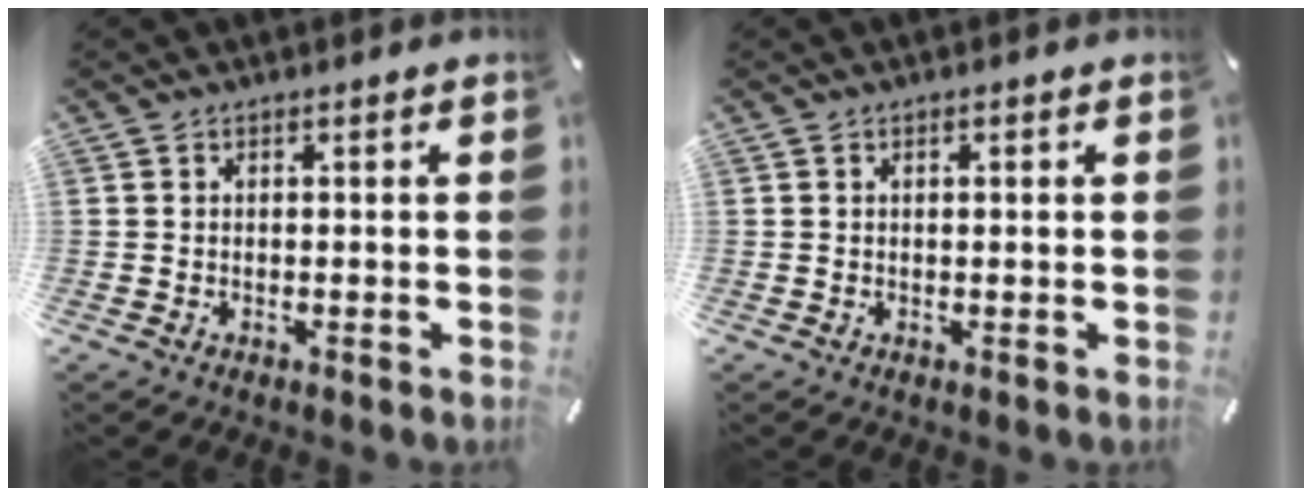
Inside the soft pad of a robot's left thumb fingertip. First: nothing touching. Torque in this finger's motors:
{"motor_torque": [-0.28, -0.18, -0.20, 0.07, -0.02]}